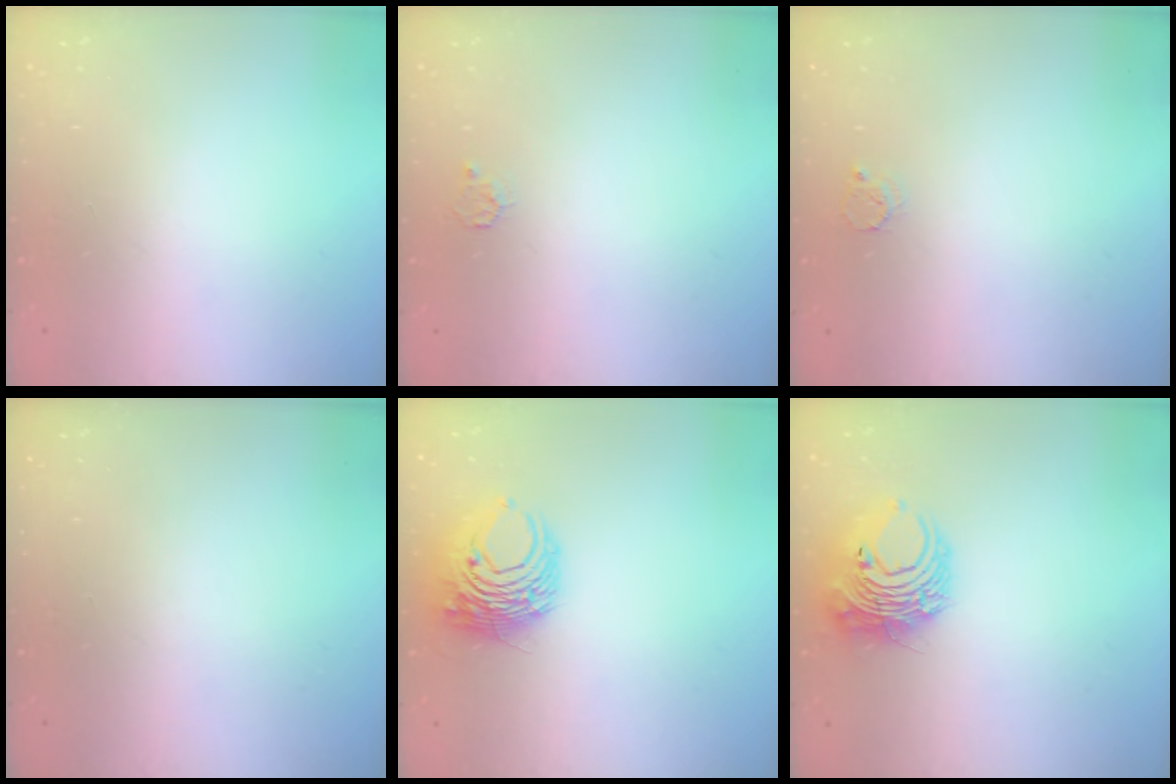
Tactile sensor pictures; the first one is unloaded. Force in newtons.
{"total": 3.6, "press": 3.6, "slide": 0.3}
{"total": 3.4, "press": 3.4, "slide": 0.3}
{"total": 0.0}
{"total": 9.4, "press": 9.3, "slide": 1.5}
{"total": 9.7, "press": 9.6, "slide": 1.4}